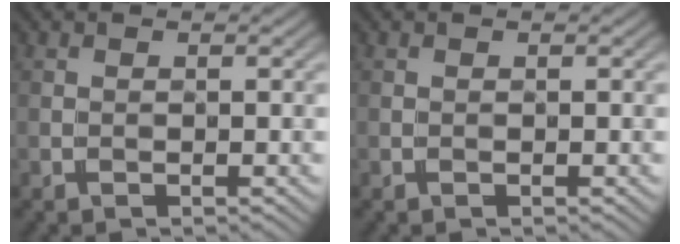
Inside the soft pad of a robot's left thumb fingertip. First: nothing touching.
{"total": 0.0}